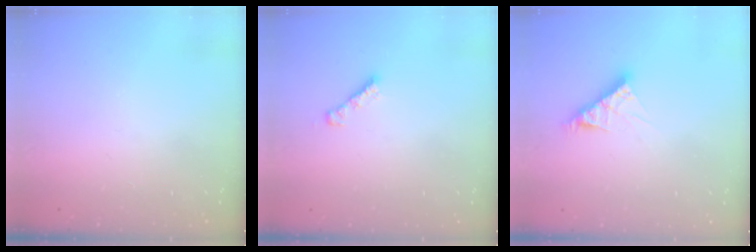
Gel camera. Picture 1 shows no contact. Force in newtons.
{"total": 2.3, "press": 2.3, "slide": 0.4}
{"total": 6.9, "press": 6.9, "slide": 0.6}